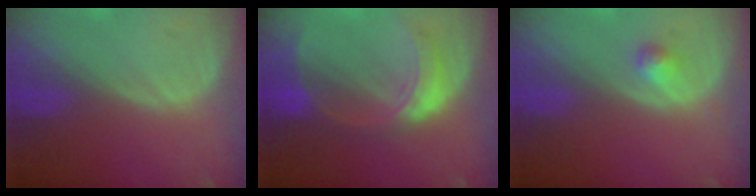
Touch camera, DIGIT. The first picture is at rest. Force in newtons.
{"total": 7.5, "press": 6.6, "slide": 3.7}
{"total": 1.7, "press": 1.7, "slide": 0.2}